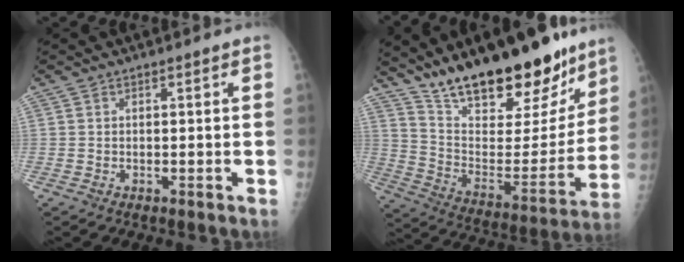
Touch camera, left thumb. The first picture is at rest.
{"total": 26.9, "force": [20.1, 9.9, 15.0], "torque": [-0.192, -0.088, 0.325]}